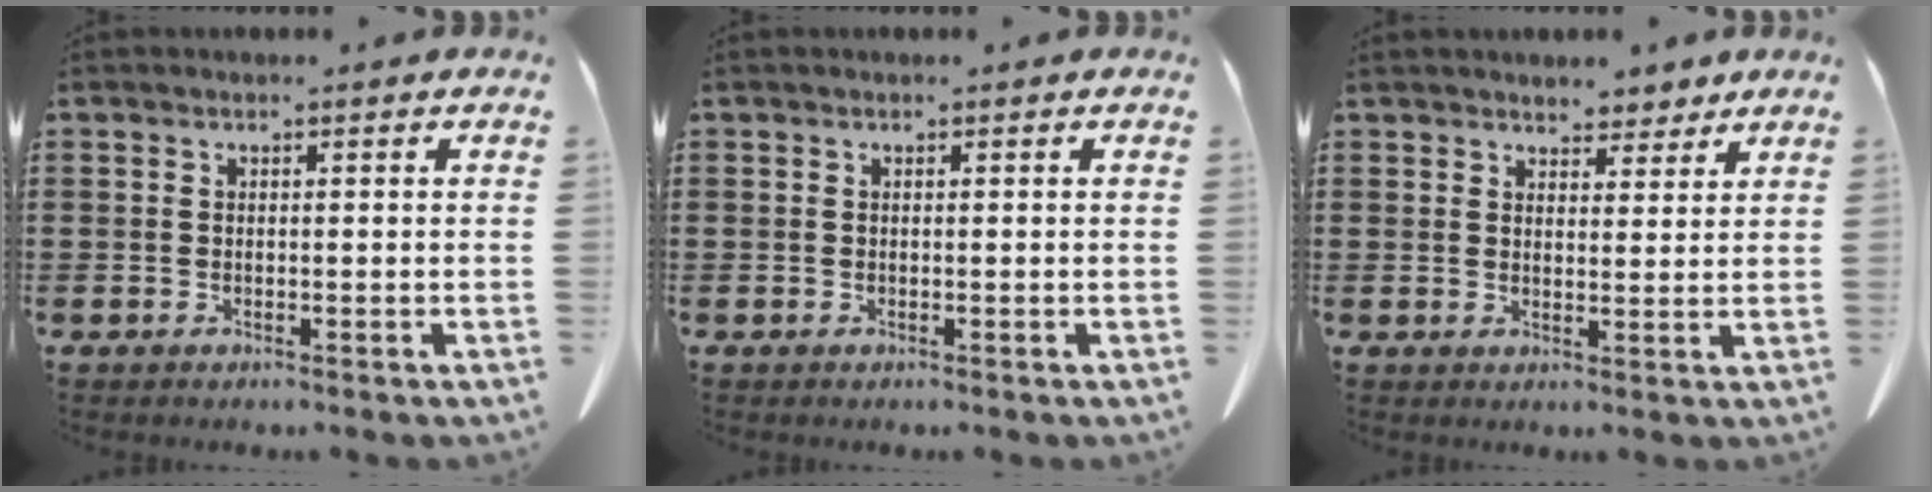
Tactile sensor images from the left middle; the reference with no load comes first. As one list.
[{"total": 0.0}, {"total": 4.2, "force": [3.9, 1.3, 0.4], "torque": [-0.011, -0.010, 0.074]}]